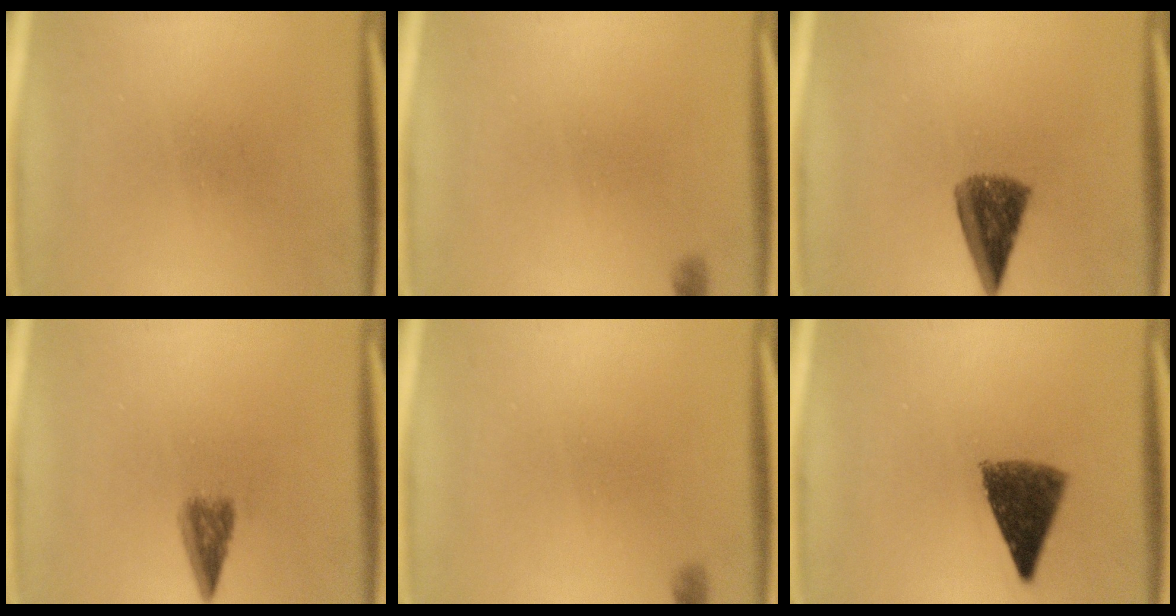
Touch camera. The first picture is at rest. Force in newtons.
{"total": 0.7}
{"total": 7.3}
{"total": 3.2}
{"total": 0.7}
{"total": 8.2}